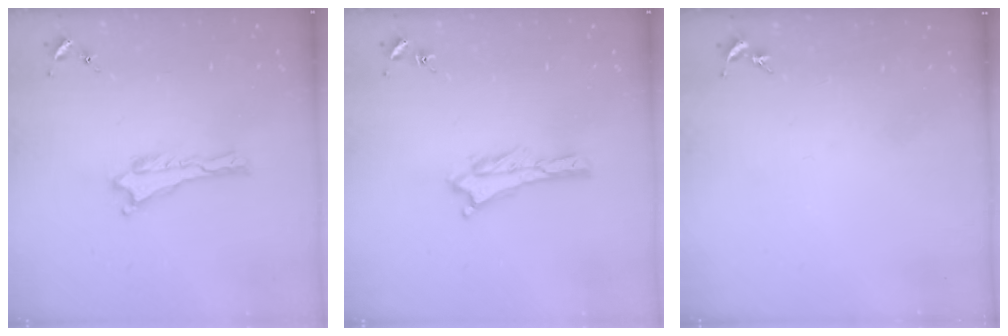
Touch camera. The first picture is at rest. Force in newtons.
{"total": 0.0}
{"total": 0.0}